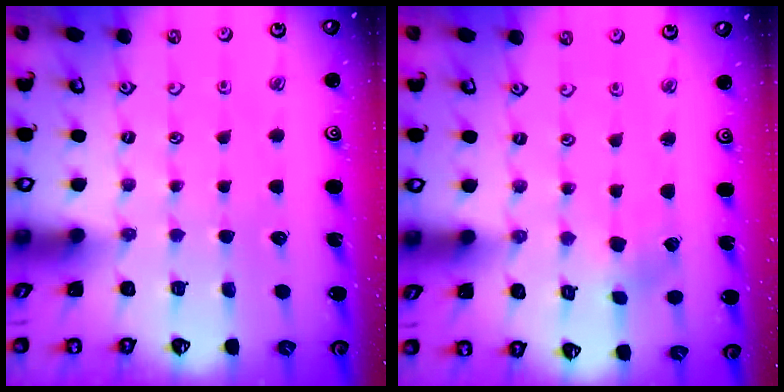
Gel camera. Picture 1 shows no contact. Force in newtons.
{"total": 0.9, "press": 0.9, "slide": 0.2}